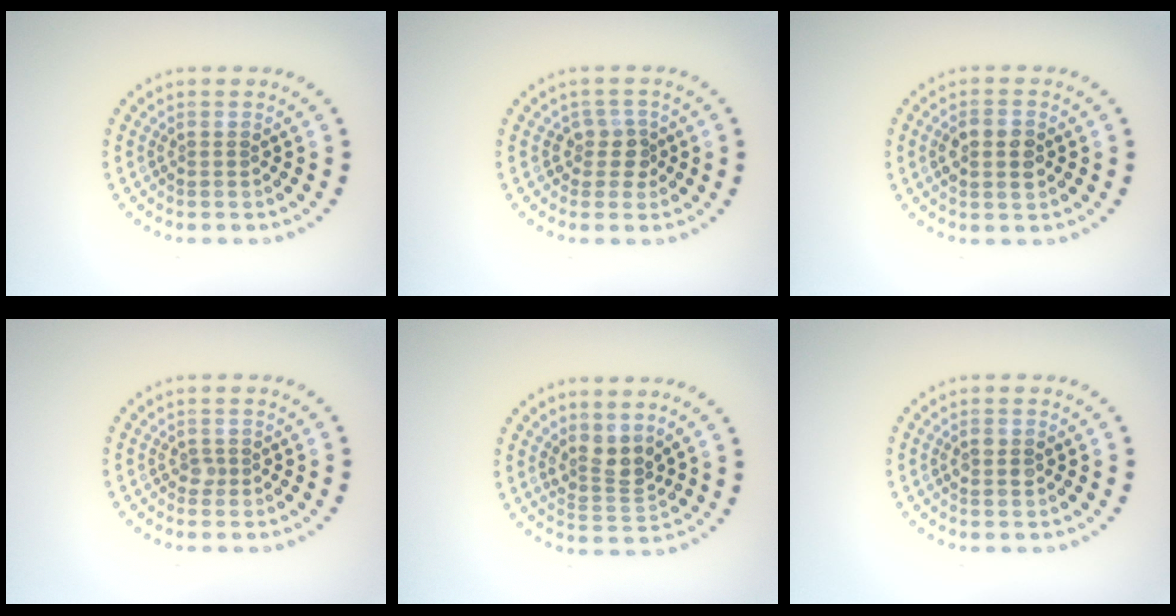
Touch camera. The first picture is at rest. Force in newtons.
{"total": 2.1, "press": 1.7, "slide": 1.1}
{"total": 2.6, "press": 2.6, "slide": 0.3}
{"total": 0.7, "press": 0.5, "slide": 0.5}
{"total": 2.7, "press": 2.1, "slide": 1.7}
{"total": 1.0, "press": 1.0, "slide": 0.1}